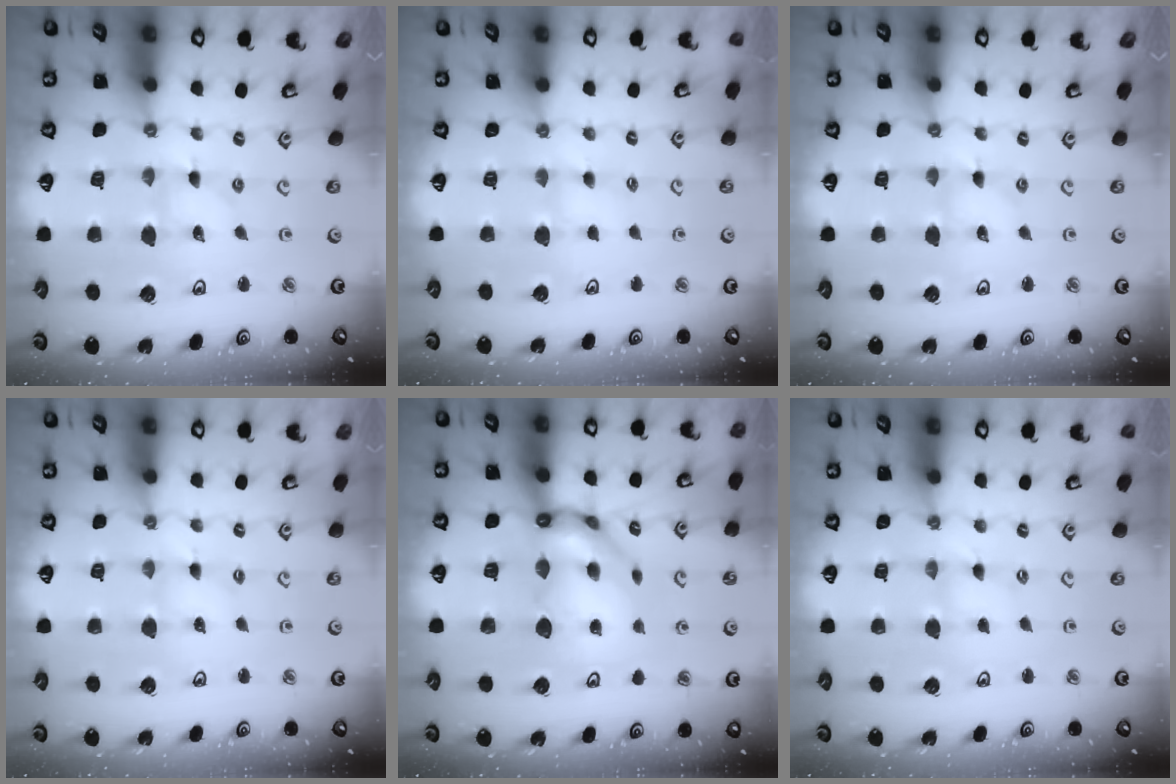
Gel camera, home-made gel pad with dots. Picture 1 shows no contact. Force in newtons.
{"total": 2.4, "press": 2.3, "slide": 0.4}
{"total": 0.0}
{"total": 0.8, "press": 0.7, "slide": 0.3}
{"total": 11.9, "press": 11.9, "slide": 1.0}
{"total": 0.0}